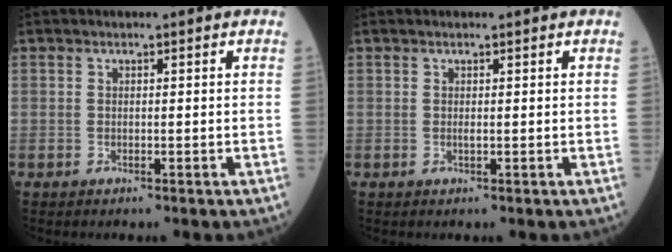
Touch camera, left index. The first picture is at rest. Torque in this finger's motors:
{"motor_torque": [0.30, -0.06, 0.00, 0.00]}